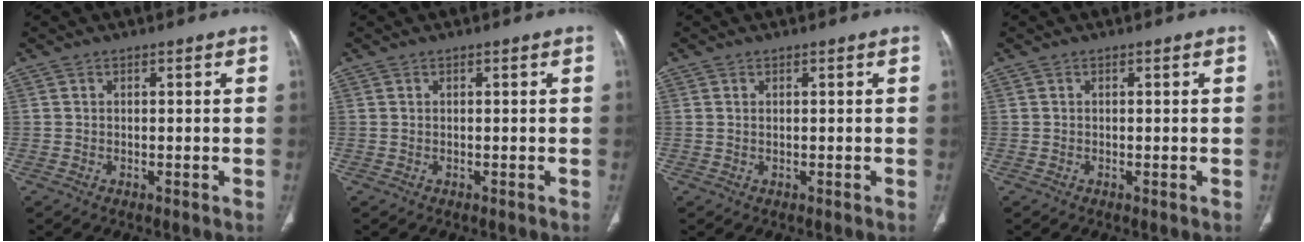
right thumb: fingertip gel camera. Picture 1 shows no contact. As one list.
[{"total": 0.0}, {"total": 0.0}, {"total": 0.0}]